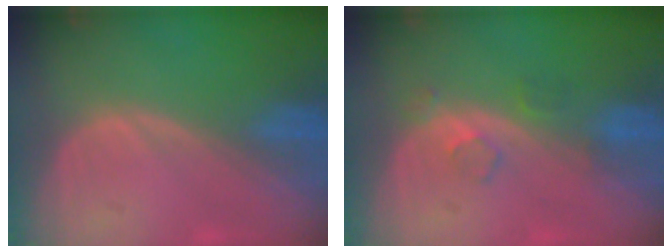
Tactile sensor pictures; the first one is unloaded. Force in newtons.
{"total": 2.5, "press": 2.5, "slide": 0.3}